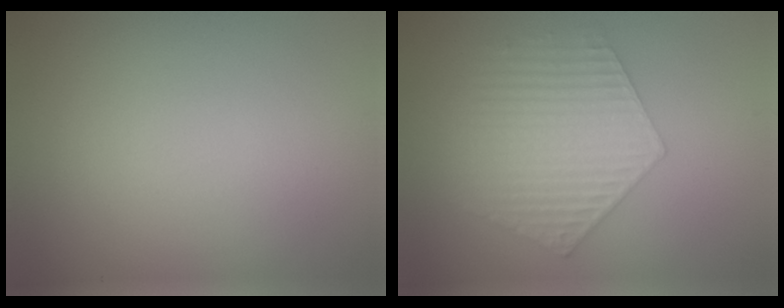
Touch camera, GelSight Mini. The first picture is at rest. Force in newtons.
{"total": 5.7, "press": 4.3, "slide": 3.8}